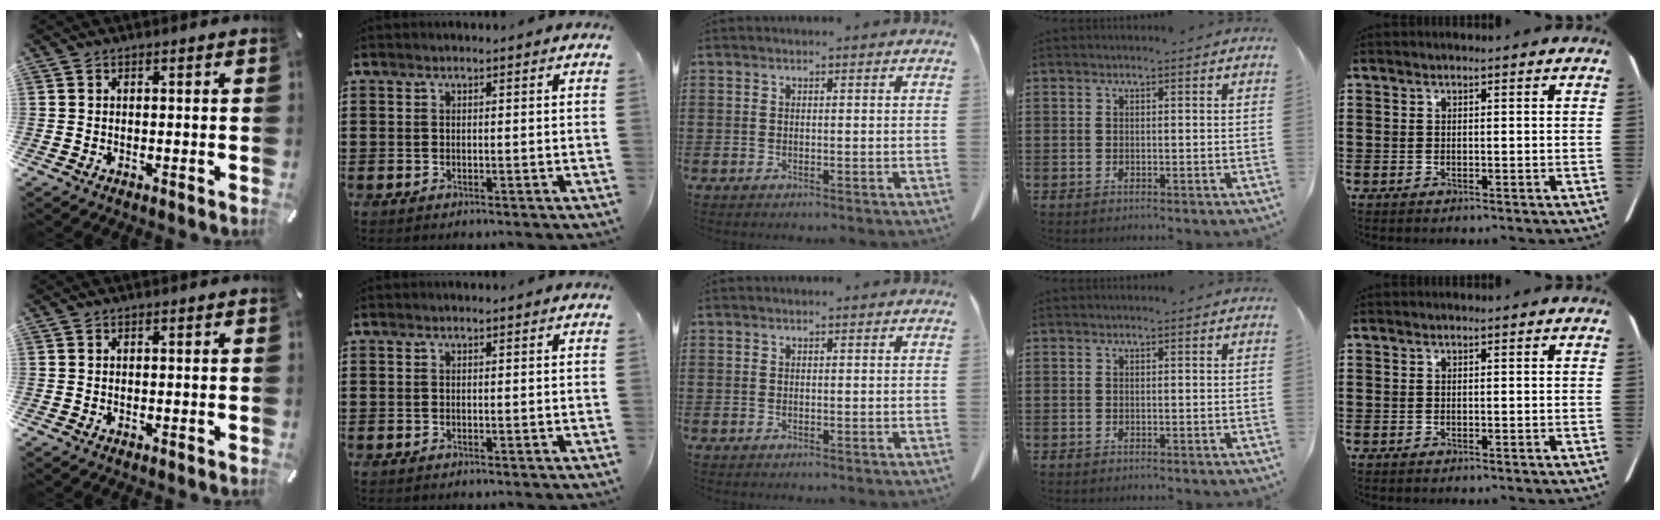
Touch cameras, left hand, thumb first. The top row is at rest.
{}